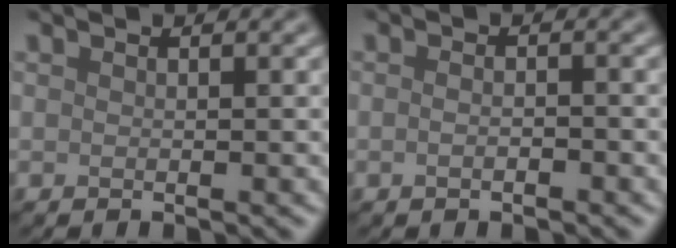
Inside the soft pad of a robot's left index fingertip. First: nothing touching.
{"total": 1.2, "force": [-0.5, 0.4, 1.0], "torque": [-0.019, -0.001, -0.010]}